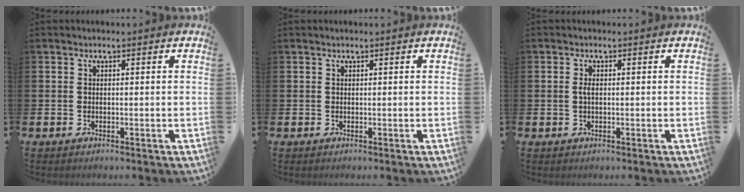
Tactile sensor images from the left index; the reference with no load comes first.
{"total": 0.0}
{"total": 1.4, "force": [0.1, 0.6, 1.2], "torque": [-0.022, 0.004, -0.001]}